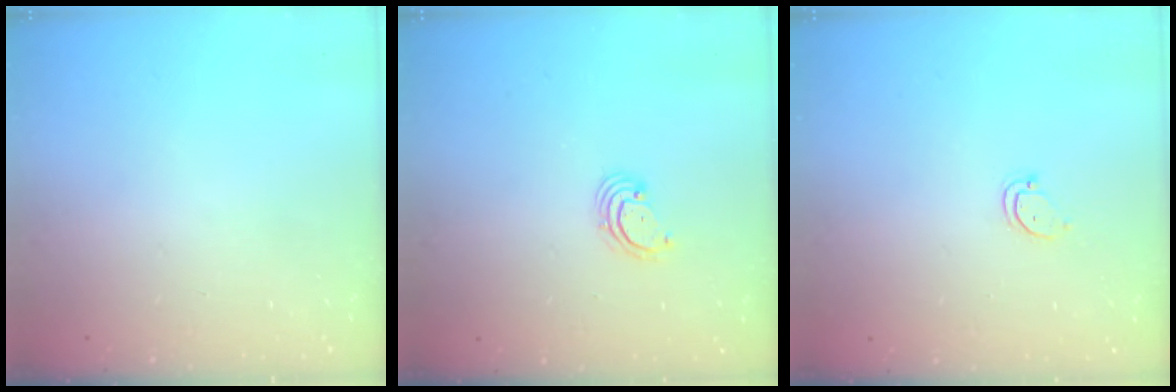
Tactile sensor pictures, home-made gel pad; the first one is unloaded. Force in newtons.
{"total": 2.6, "press": 2.6, "slide": 0.3}
{"total": 3.5, "press": 3.5, "slide": 0.4}